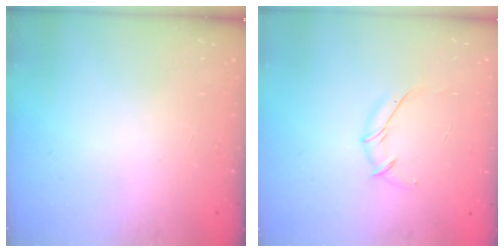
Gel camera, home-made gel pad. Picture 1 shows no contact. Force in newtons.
{"total": 7.2, "press": 7.2, "slide": 1.0}